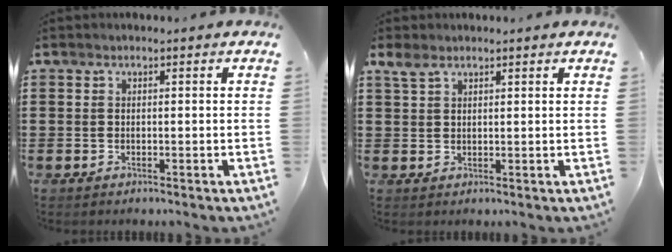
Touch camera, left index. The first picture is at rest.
{"total": 2.6, "force": [1.9, 1.2, 1.4], "torque": [-0.033, 0.004, 0.035]}